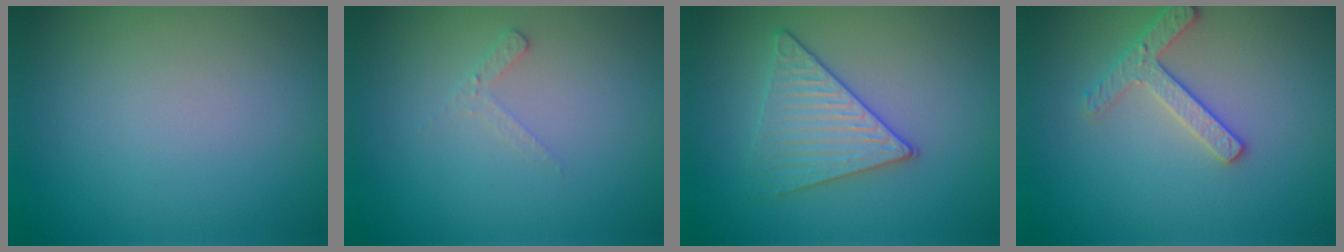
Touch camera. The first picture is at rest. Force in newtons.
{"total": 1.2, "press": 1.1, "slide": 0.3}
{"total": 3.4, "press": 3.3, "slide": 0.6}
{"total": 2.4, "press": 2.3, "slide": 0.5}